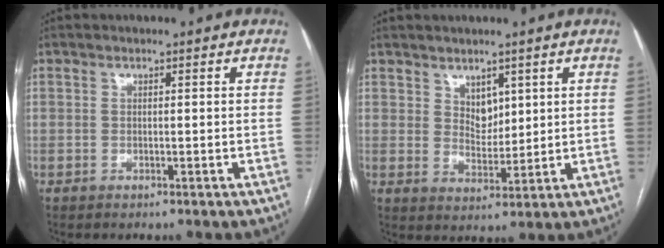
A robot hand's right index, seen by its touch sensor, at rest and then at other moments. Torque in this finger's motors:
{"motor_torque": [0.09, 0.10, 0.04, 0.03]}